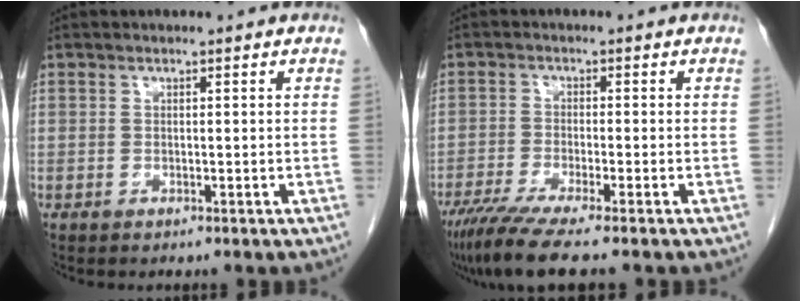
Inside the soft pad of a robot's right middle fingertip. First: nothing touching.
{"total": 8.0, "force": [-6.2, -0.4, 5.0], "torque": [-0.081, -0.024, -0.104]}